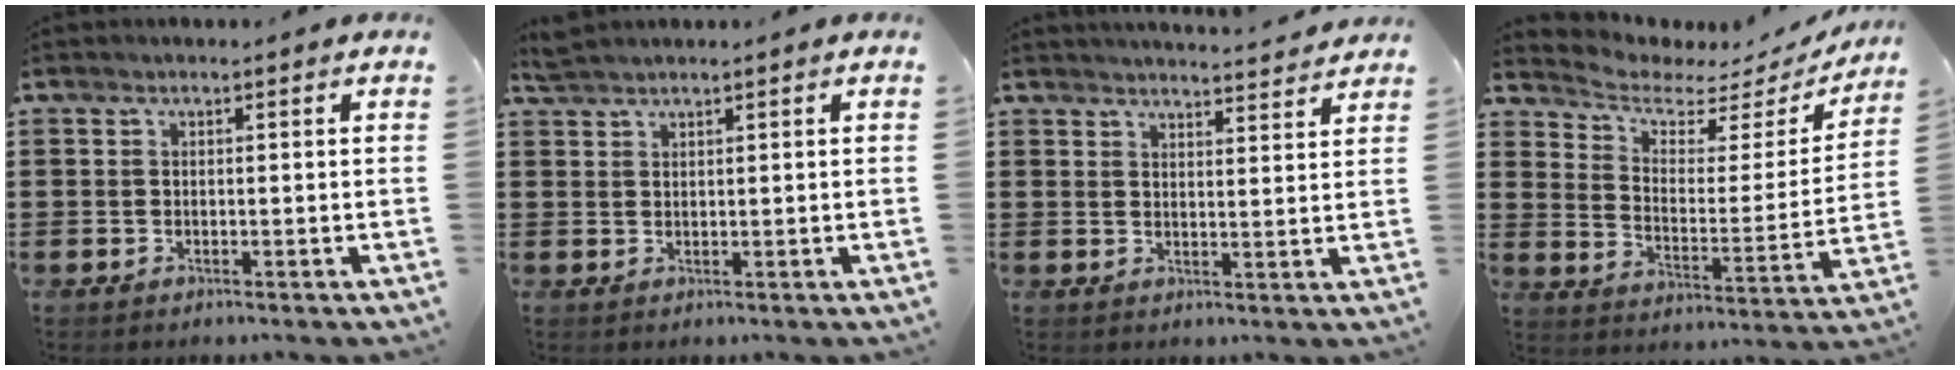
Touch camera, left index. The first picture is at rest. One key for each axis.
{"total": 1.9, "fx": 1.8, "fy": 0.1, "fz": 0.5, "tx": -0.013, "ty": 0.001, "tz": 0.036}
{"total": 3.4, "fx": 3.3, "fy": -0.3, "fz": 0.1, "tx": -0.004, "ty": -0.024, "tz": 0.058}
{"total": 4.3, "fx": 3.5, "fy": 1.9, "fz": 1.8, "tx": -0.059, "ty": -0.024, "tz": 0.053}